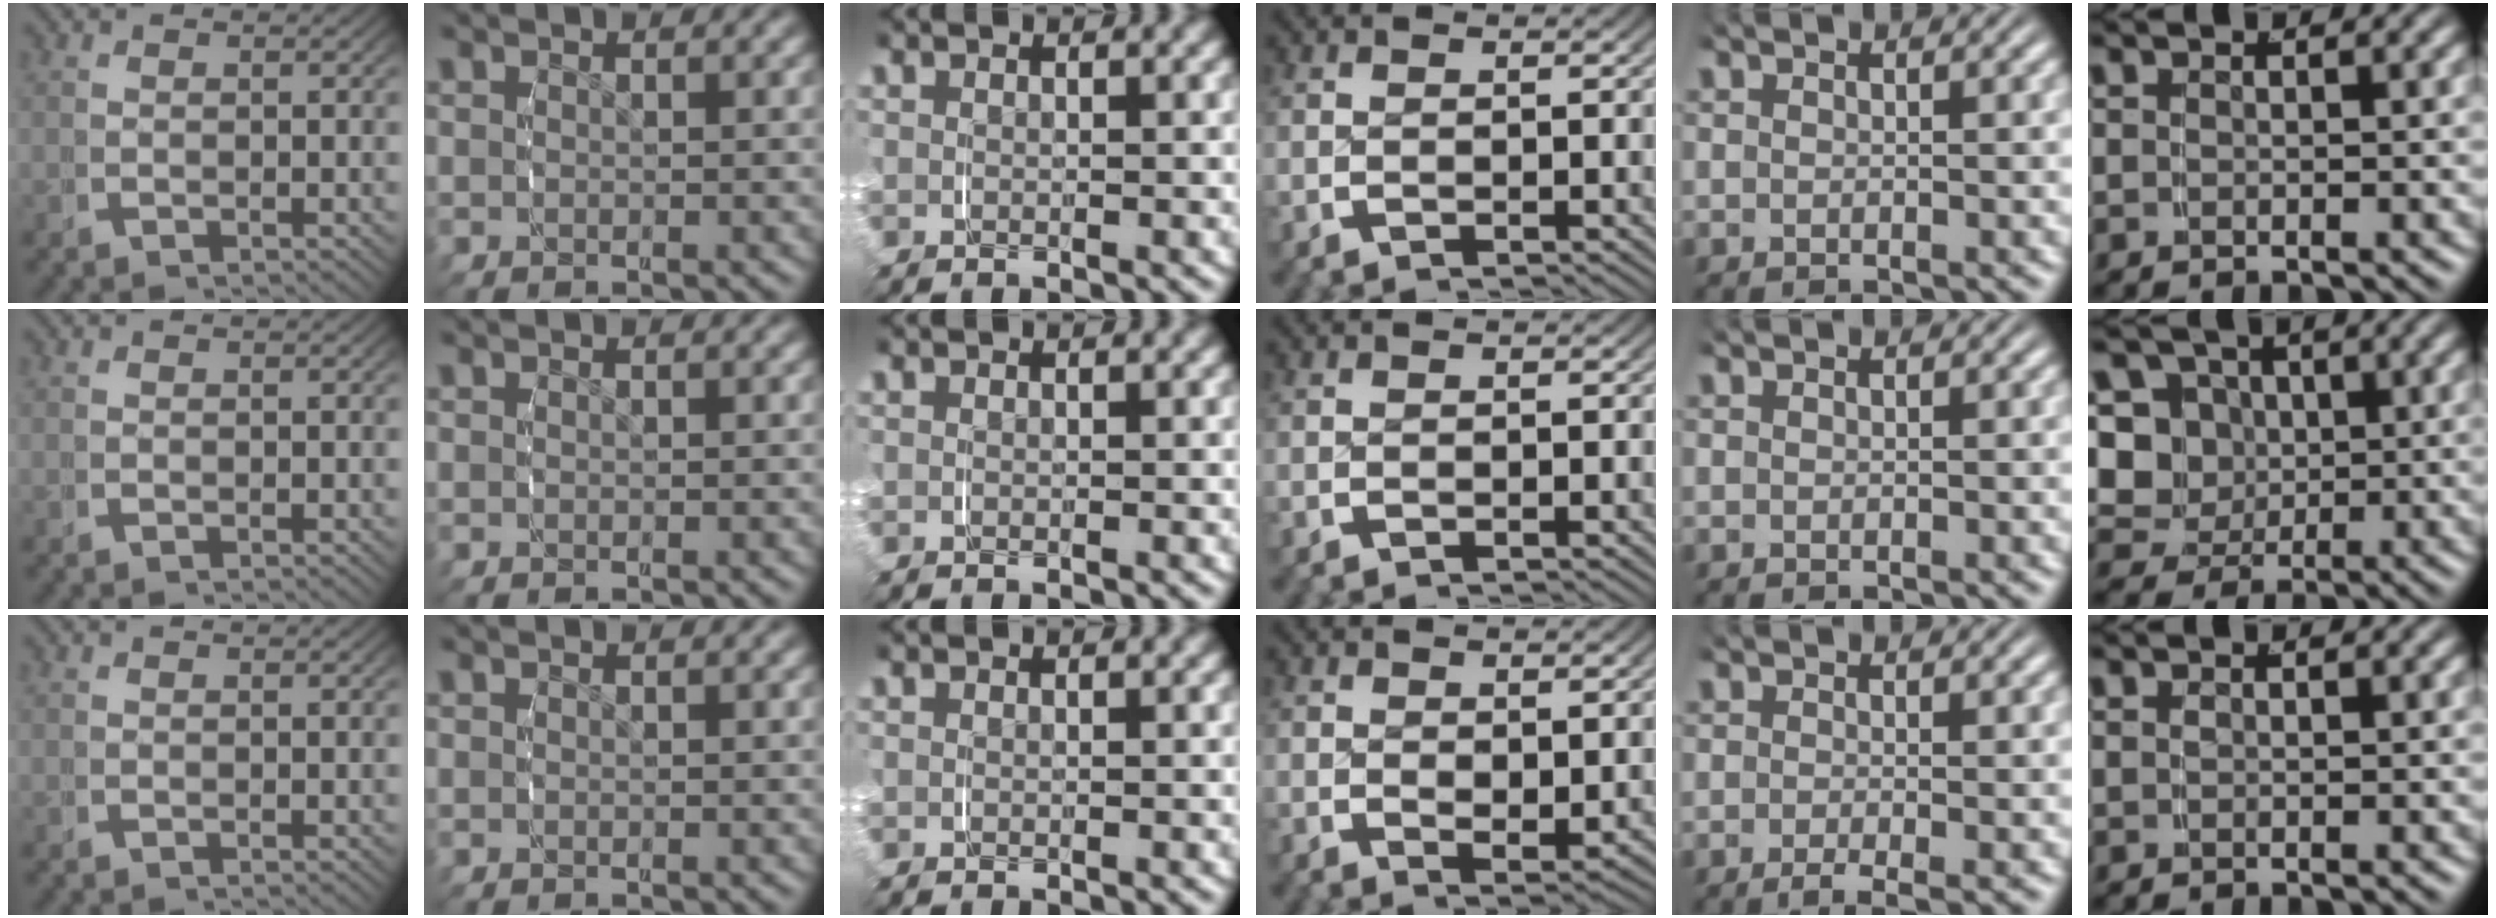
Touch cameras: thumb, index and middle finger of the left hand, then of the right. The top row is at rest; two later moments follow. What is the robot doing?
{"motion": "grasp_and_lifting", "object": "toothpaste"}